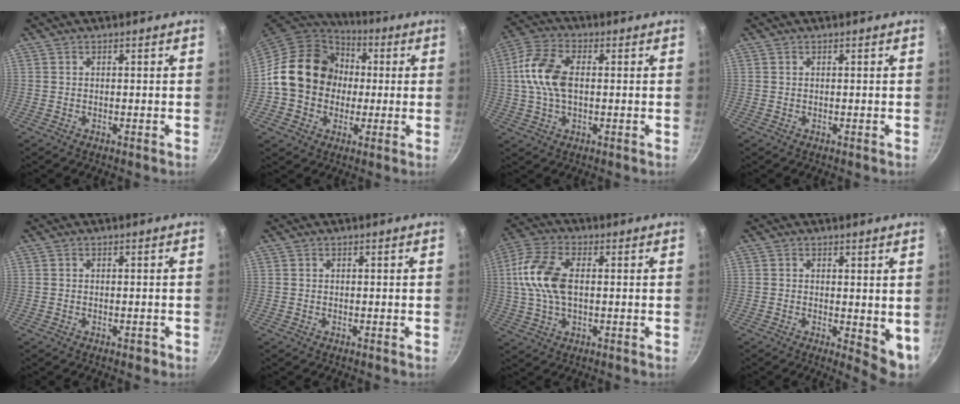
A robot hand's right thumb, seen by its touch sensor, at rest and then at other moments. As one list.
[{"total": 17.8, "force": [0.7, 15.1, 9.3], "torque": [-0.128, 0.033, 0.005]}, {"total": 10.8, "force": [0.8, 6.2, 8.7], "torque": [-0.174, 0.022, 0.003]}, {"total": 0.0}, {"total": 1.2, "force": [-0.6, 0.7, 0.8], "torque": [-0.008, 0.006, -0.006]}, {"total": 0.0}, {"total": 11.8, "force": [1.1, 6.6, 9.7], "torque": [-0.197, 0.019, 0.008]}, {"total": 6.1, "force": [0.3, 2.9, 5.3], "torque": [-0.060, -0.010, 0.007]}]